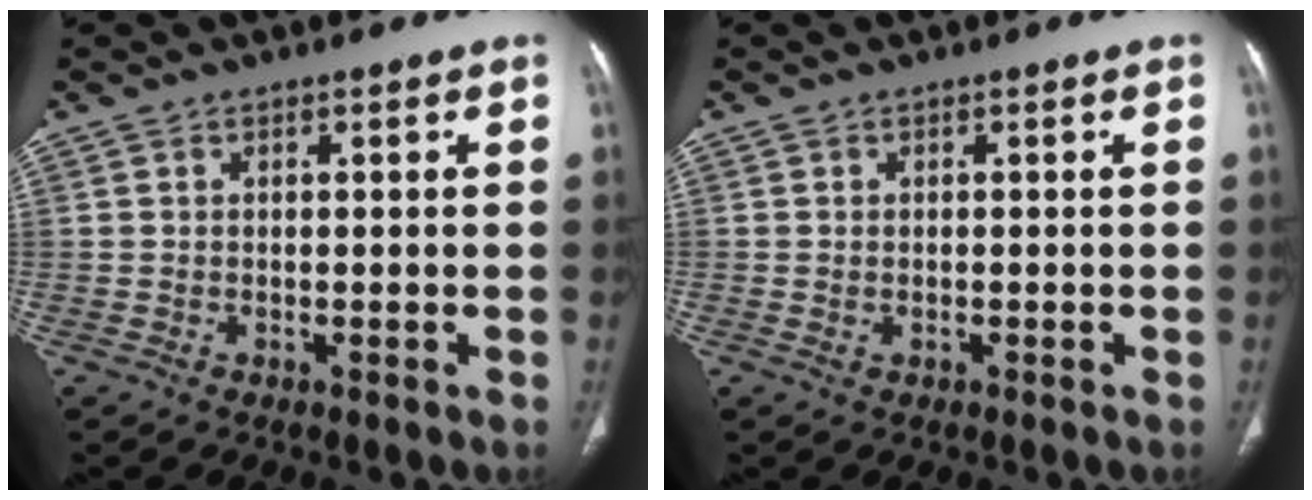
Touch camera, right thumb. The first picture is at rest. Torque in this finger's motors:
{"motor_torque": [-0.49, 0.01, -0.49, 0.18, -0.08]}